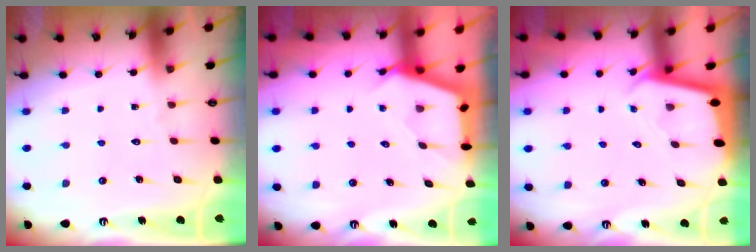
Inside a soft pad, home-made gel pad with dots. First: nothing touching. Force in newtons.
{"total": 2.7, "press": 2.7, "slide": 0.4}
{"total": 1.8, "press": 1.8, "slide": 0.0}